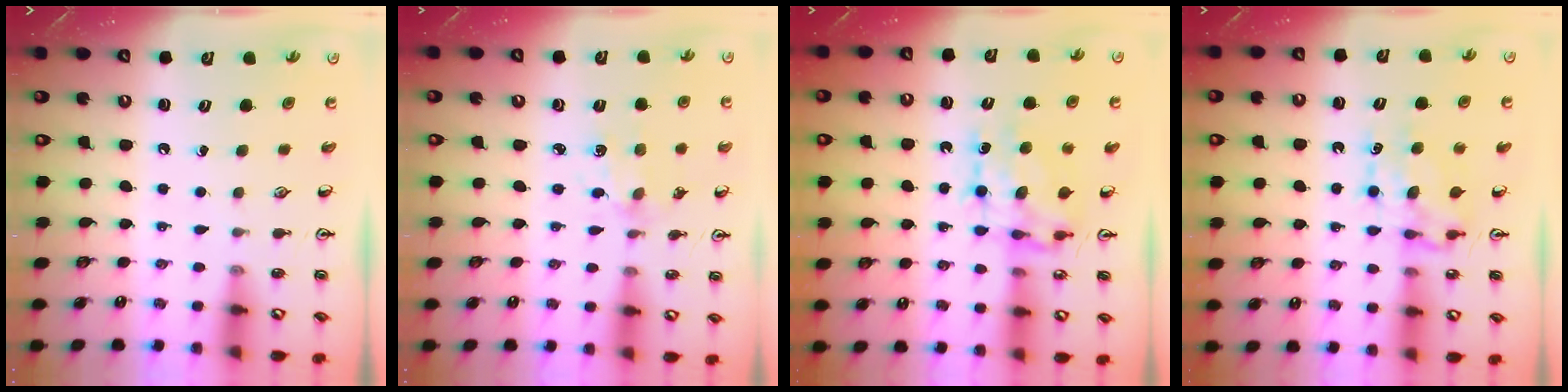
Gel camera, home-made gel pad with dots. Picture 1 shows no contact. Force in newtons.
{"total": 1.9, "press": 1.8, "slide": 0.3}
{"total": 8.1, "press": 8.1, "slide": 0.8}
{"total": 7.0, "press": 7.0, "slide": 0.6}